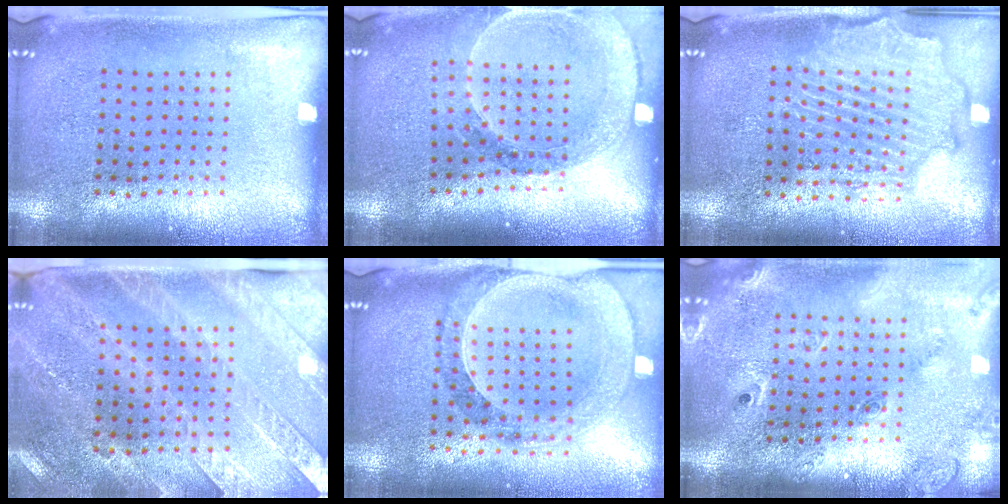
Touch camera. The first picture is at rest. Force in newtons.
{"total": 1.6, "press": 1.6, "slide": 0.2}
{"total": 2.2, "press": 2.1, "slide": 0.5}
{"total": 2.9, "press": 2.7, "slide": 1.2}
{"total": 1.4, "press": 1.4, "slide": 0.2}
{"total": 2.4, "press": 1.7, "slide": 1.6}